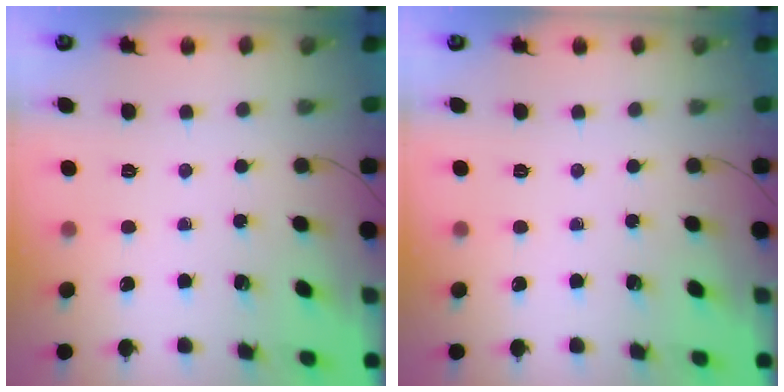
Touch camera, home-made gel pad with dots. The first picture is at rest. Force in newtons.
{"total": 0.0}